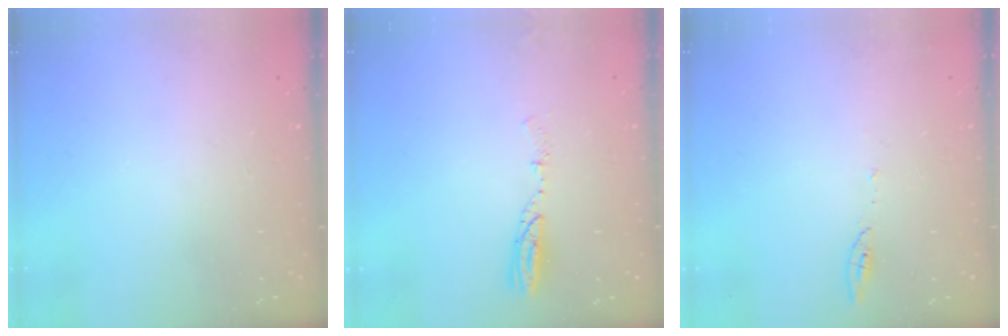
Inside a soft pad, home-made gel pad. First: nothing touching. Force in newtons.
{"total": 4.5, "press": 4.3, "slide": 1.0}
{"total": 4.8, "press": 4.8, "slide": 0.6}